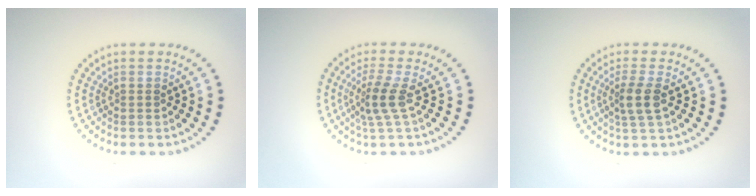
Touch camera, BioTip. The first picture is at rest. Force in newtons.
{"total": 2.5, "press": 1.9, "slide": 1.7}
{"total": 2.3, "press": 1.9, "slide": 1.2}